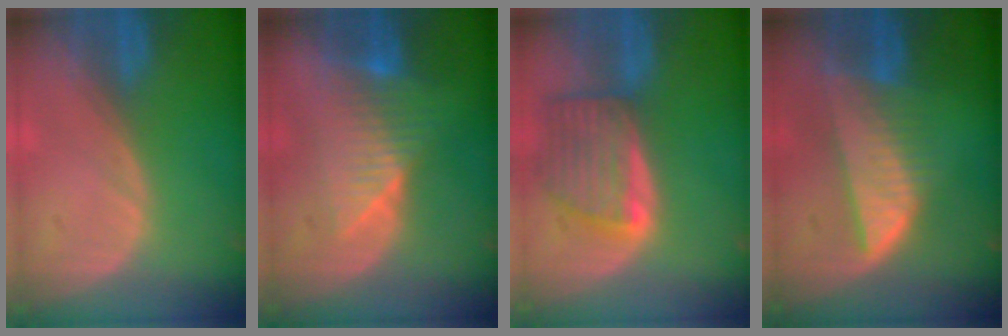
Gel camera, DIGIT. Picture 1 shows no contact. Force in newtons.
{"total": 7.8, "press": 7.0, "slide": 3.6}
{"total": 8.0, "press": 7.2, "slide": 3.4}
{"total": 7.7, "press": 6.9, "slide": 3.5}